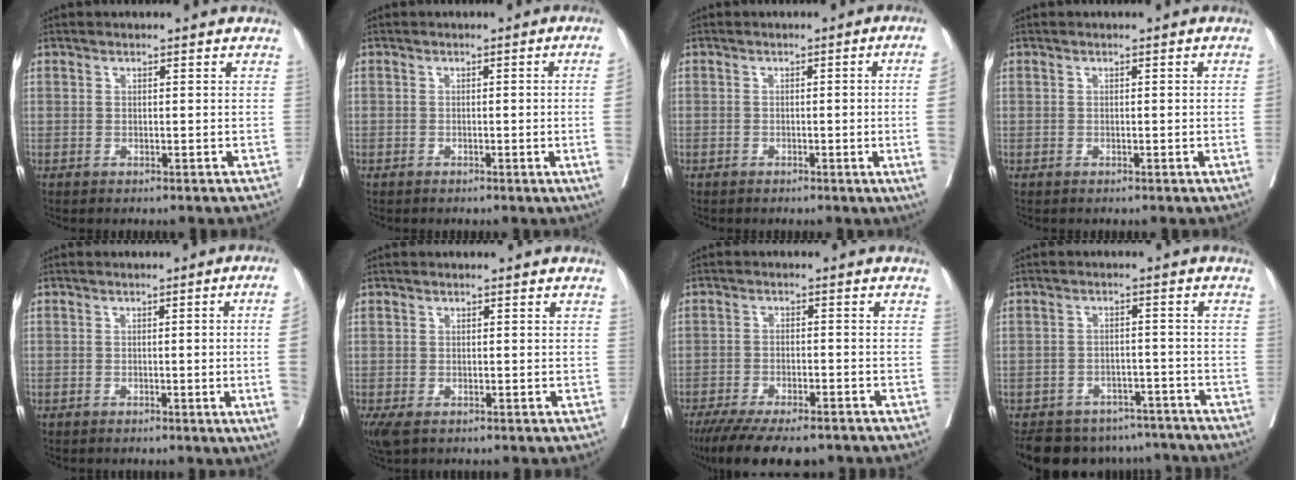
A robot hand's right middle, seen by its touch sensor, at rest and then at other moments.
{"total": 3.9, "force": [-0.7, -1.3, 3.6], "torque": [-0.036, -0.007, -0.010]}
{"total": 5.9, "force": [-1.0, -1.7, 5.5], "torque": [-0.050, -0.010, -0.017]}
{"total": 0.9, "force": [-0.1, -0.2, 0.8], "torque": [-0.009, 0.000, 0.002]}
{"total": 6.7, "force": [-1.1, -1.9, 6.3], "torque": [-0.056, -0.012, -0.019]}
{"total": 3.7, "force": [-2.3, 1.8, 2.4], "torque": [-0.051, -0.015, -0.038]}
{"total": 13.8, "force": [-11.0, 4.0, 7.3], "torque": [-0.137, -0.023, -0.165]}
{"total": 13.4, "force": [-11.6, 6.1, 3.0], "torque": [-0.049, 0.015, -0.145]}